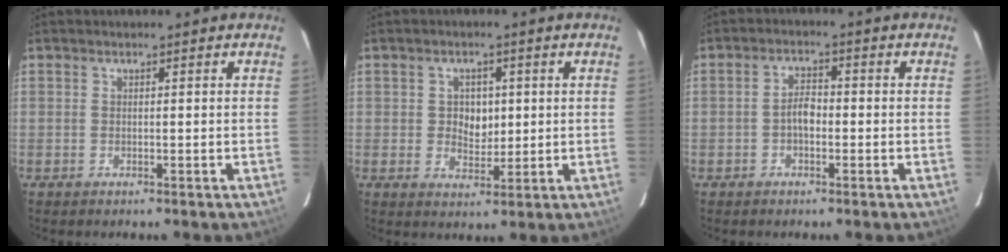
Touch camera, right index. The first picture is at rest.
{"total": 4.6, "force": [0.5, 3.7, 2.6], "torque": [-0.041, 0.005, 0.013]}
{"total": 2.9, "force": [-1.0, 1.5, 2.3], "torque": [-0.042, 0.010, -0.017]}